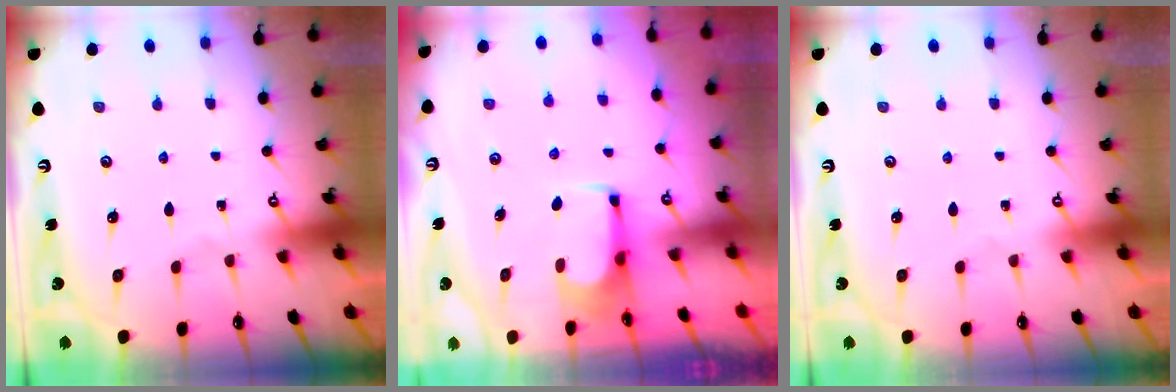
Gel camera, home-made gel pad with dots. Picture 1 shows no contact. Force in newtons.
{"total": 3.6, "press": 3.6, "slide": 0.3}
{"total": 0.0}